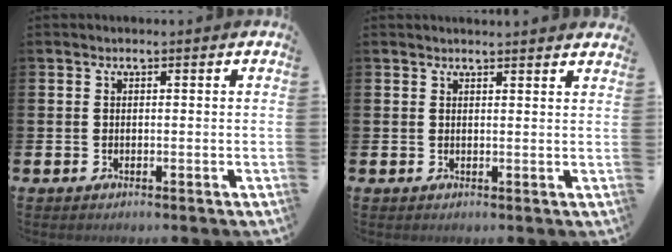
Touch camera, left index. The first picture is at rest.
{"total": 1.4, "force": [1.4, -0.2, -0.1], "torque": [0.012, -0.013, 0.023]}